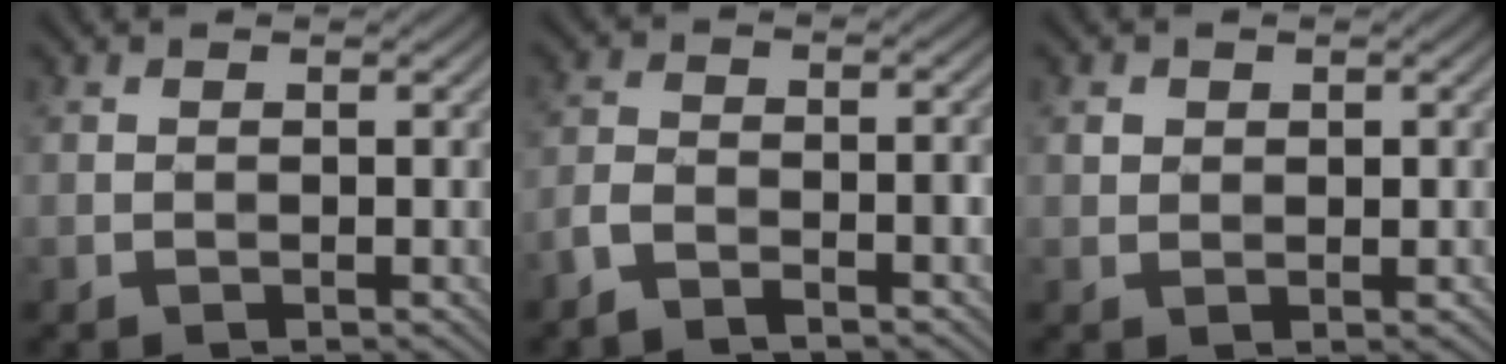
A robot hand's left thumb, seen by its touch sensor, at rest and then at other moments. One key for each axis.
{"total": 4.4, "fx": -3.2, "fy": 1.2, "fz": 2.8, "tx": -0.058, "ty": -0.001, "tz": -0.069}
{"total": 1.4, "fx": 0.4, "fy": 1.3, "fz": 0.4, "tx": -0.010, "ty": -0.004, "tz": 0.008}